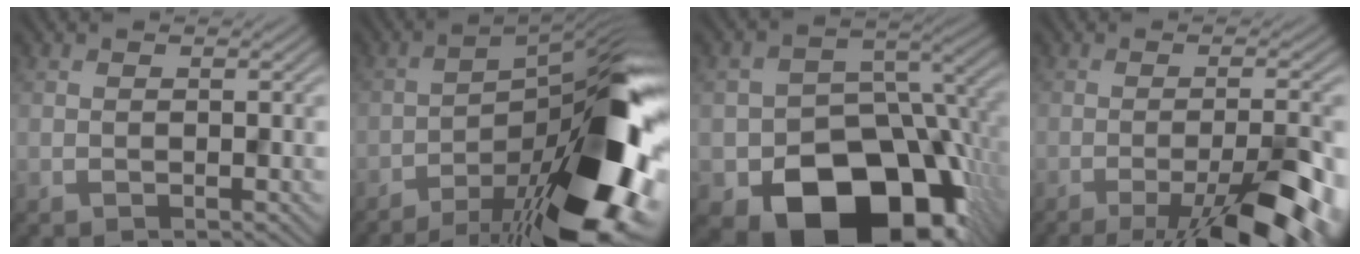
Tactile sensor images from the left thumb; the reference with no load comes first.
{"total": 17.8, "force": [-9.3, 6.0, 13.9], "torque": [-0.178, 0.003, -0.156]}
{"total": 18.2, "force": [-8.7, 12.2, 10.4], "torque": [-0.151, -0.048, -0.126]}
{"total": 12.0, "force": [-6.6, 2.0, 9.8], "torque": [-0.136, 0.008, -0.093]}